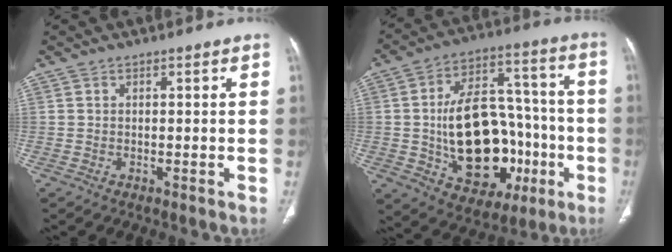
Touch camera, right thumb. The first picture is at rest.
{"total": 25.5, "force": [-4.9, 16.2, 19.1], "torque": [-0.276, 0.038, -0.053]}